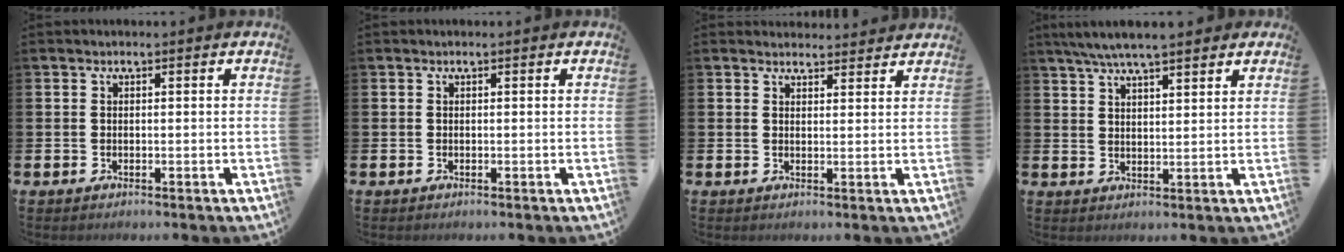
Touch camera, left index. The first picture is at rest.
{"total": 0.0}
{"total": 2.6, "force": [2.6, 0.6, -0.1], "torque": [0.008, -0.016, 0.045]}
{"total": 5.8, "force": [5.2, 0.8, 2.4], "torque": [-0.056, -0.011, 0.094]}